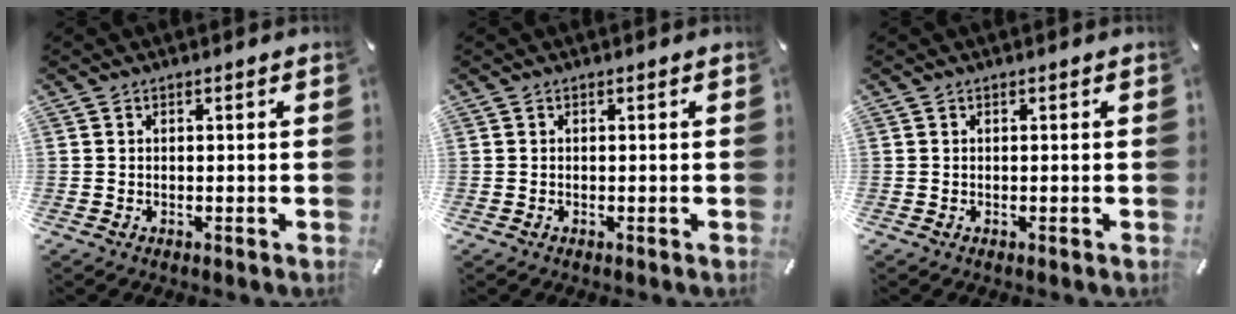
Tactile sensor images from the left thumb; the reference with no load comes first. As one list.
[{"total": 0.0}, {"total": 0.0}]